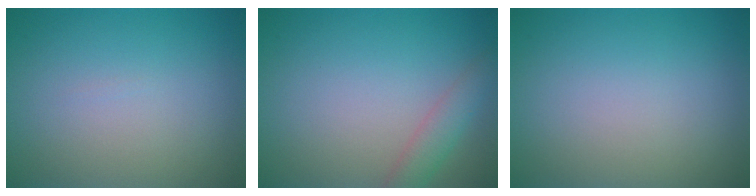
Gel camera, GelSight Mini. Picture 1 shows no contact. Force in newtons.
{"total": 2.3, "press": 2.3, "slide": 0.1}
{"total": 0.0}